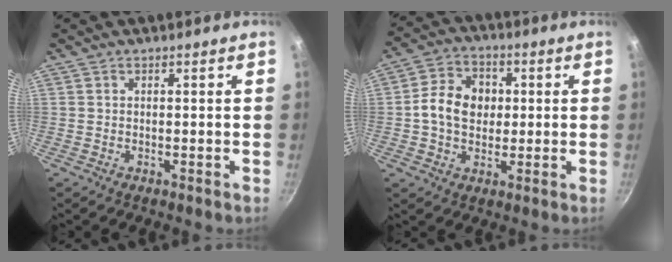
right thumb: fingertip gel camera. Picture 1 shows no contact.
{"total": 10.2, "force": [0.3, 7.9, 6.4], "torque": [-0.090, 0.017, -0.002]}